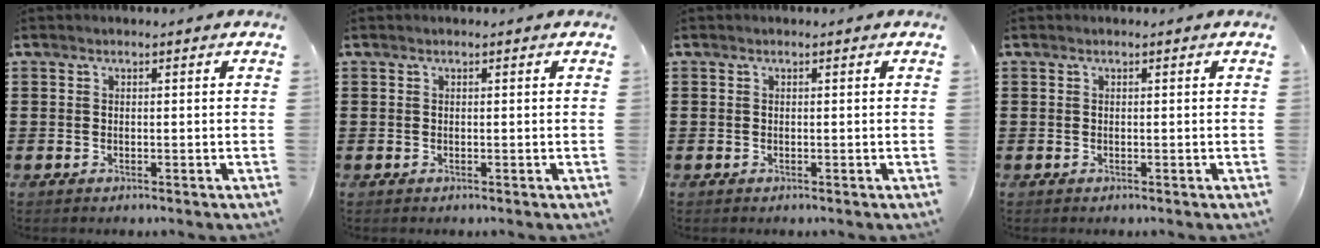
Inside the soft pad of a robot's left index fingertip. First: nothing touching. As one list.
[{"total": 0.0}, {"total": 0.0}, {"total": 0.0}]